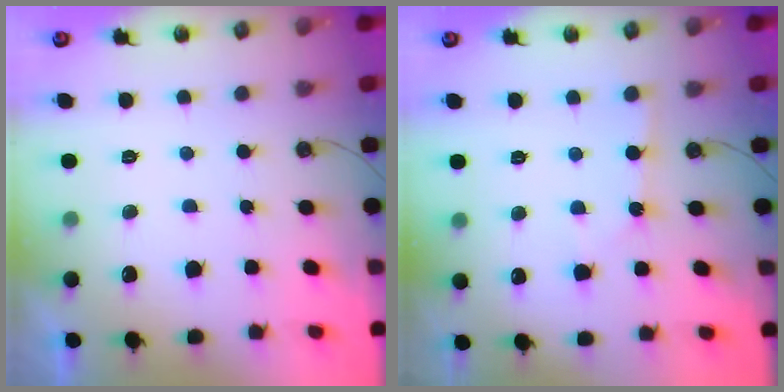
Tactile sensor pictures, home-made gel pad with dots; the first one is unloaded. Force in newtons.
{"total": 1.2, "press": 1.2, "slide": 0.1}